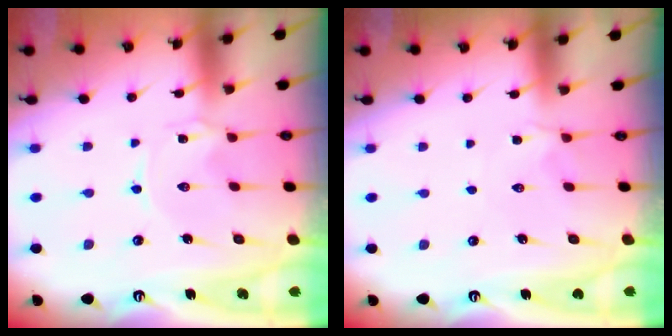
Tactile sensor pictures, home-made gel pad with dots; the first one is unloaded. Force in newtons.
{"total": 2.7, "press": 2.6, "slide": 0.6}